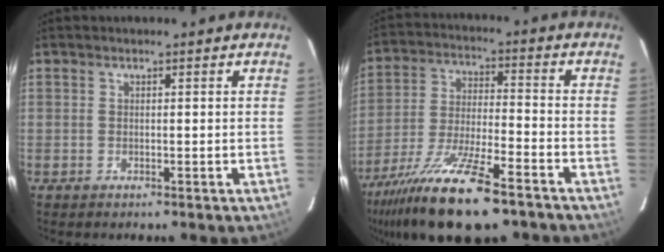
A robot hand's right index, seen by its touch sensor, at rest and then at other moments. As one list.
[{"total": 20.5, "force": [-15.2, 4.7, 12.9], "torque": [-0.260, -0.046, -0.263]}]